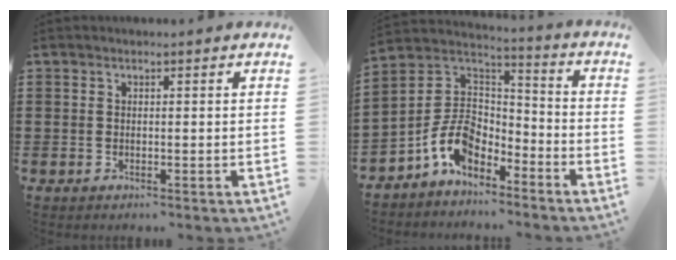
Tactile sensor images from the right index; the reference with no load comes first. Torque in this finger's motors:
{"motor_torque": [2.14, 0.00, 0.51, 0.03]}